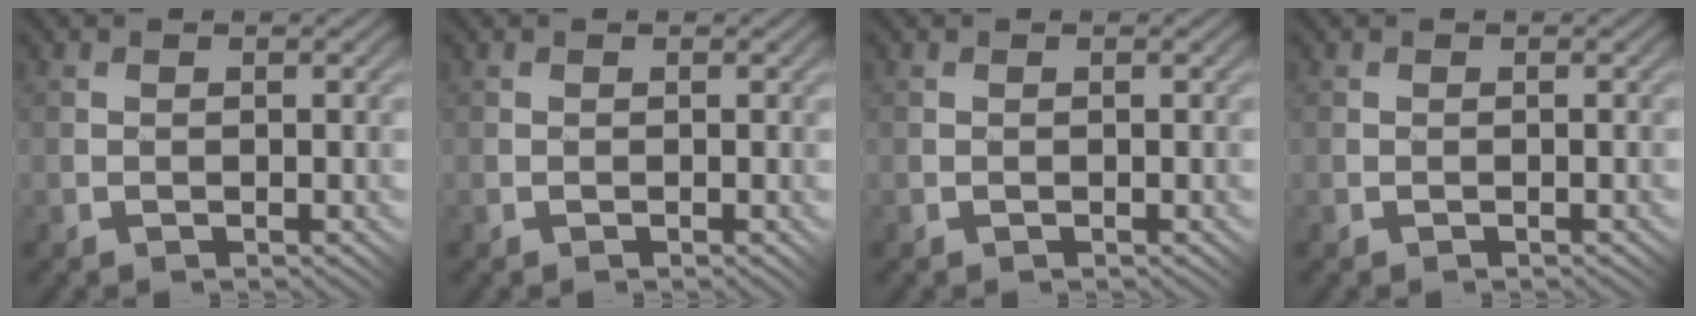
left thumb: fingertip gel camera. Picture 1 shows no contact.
{"total": 0.0}
{"total": 0.0}
{"total": 0.0}